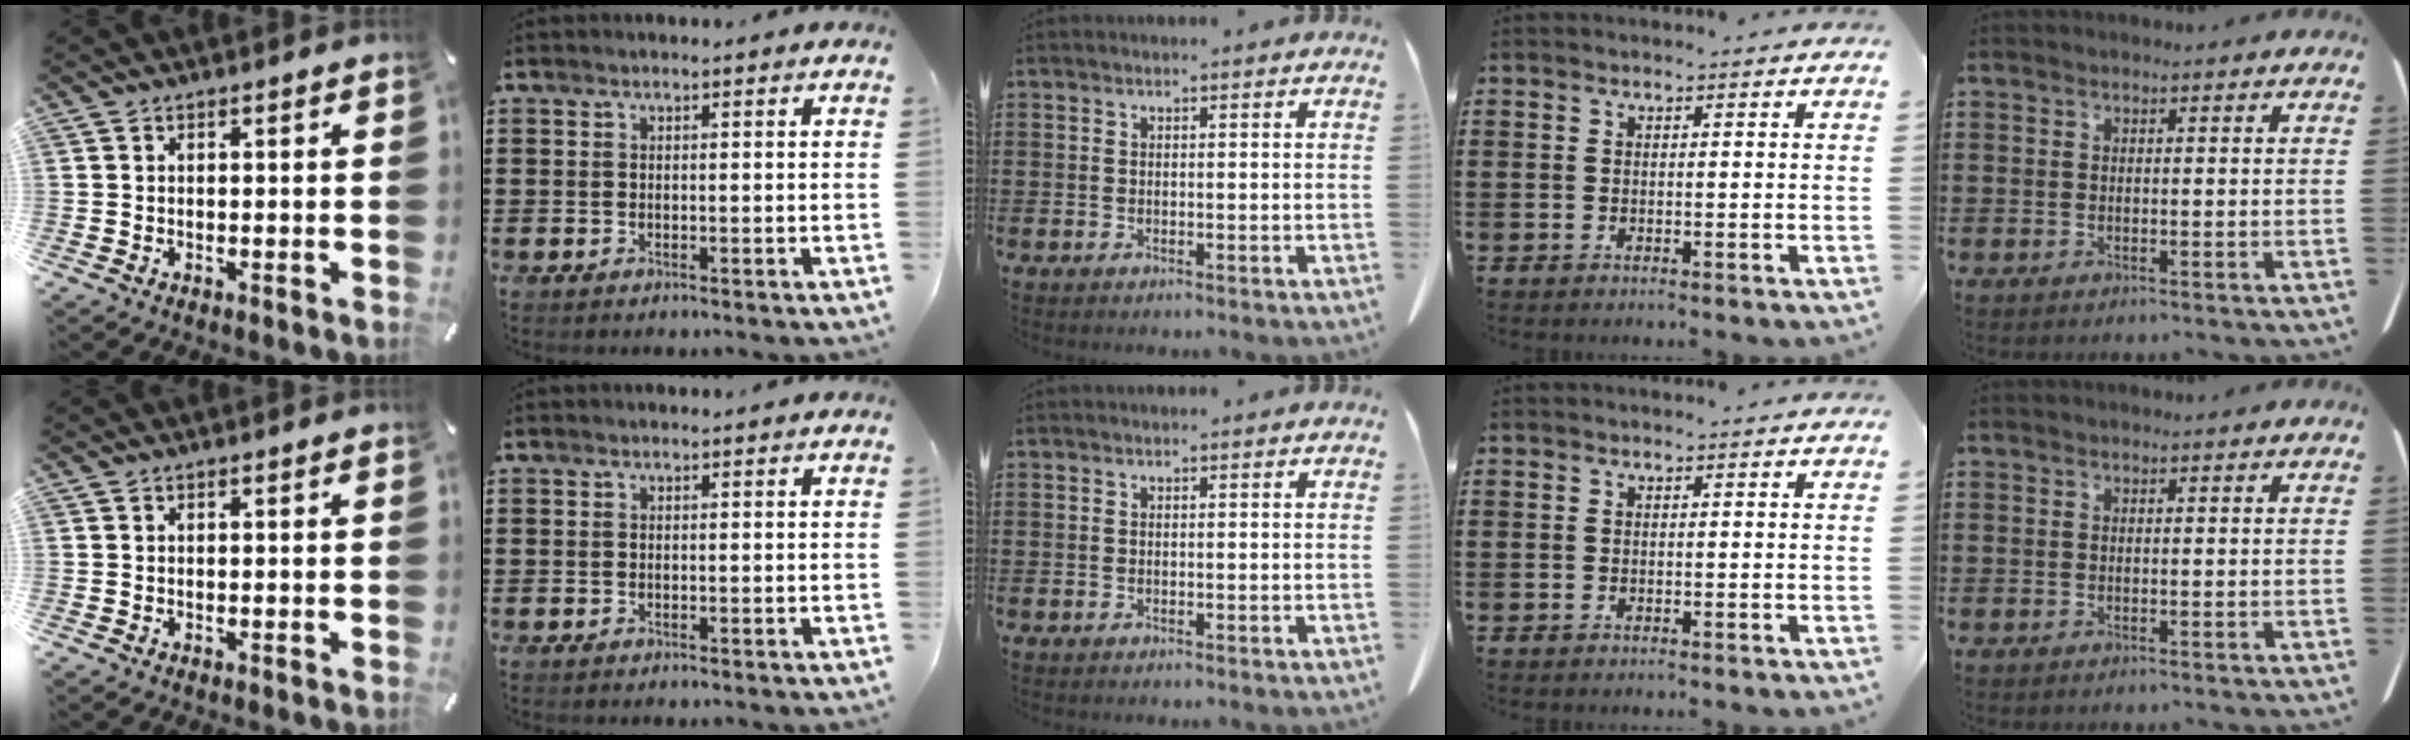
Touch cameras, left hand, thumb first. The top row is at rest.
{}